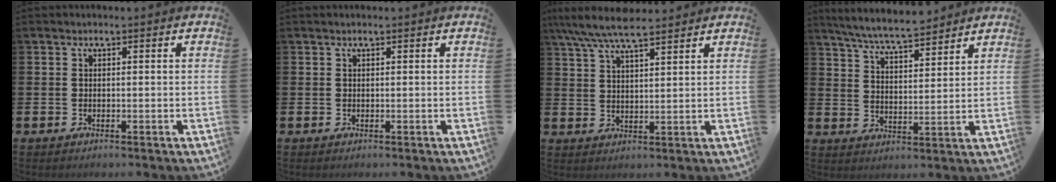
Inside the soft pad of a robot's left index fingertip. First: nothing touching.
{"total": 0.0}
{"total": 6.9, "force": [6.1, 1.4, 2.9], "torque": [-0.074, -0.020, 0.110]}
{"total": 6.9, "force": [6.5, 0.5, 2.0], "torque": [-0.064, -0.031, 0.118]}